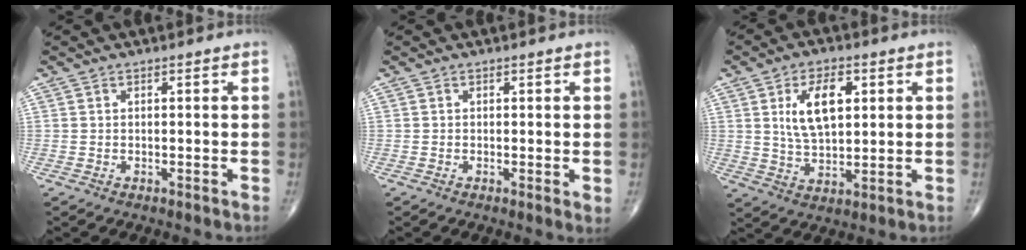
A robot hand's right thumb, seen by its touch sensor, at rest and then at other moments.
{"total": 1.3, "force": [0.1, 0.3, 1.2], "torque": [-0.019, -0.006, -0.002]}
{"total": 10.2, "force": [2.9, 5.3, 8.3], "torque": [-0.133, -0.008, 0.055]}